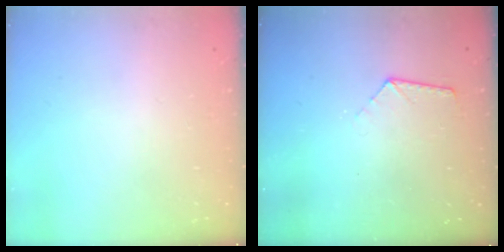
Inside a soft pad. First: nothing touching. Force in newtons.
{"total": 6.5, "press": 6.5, "slide": 0.5}